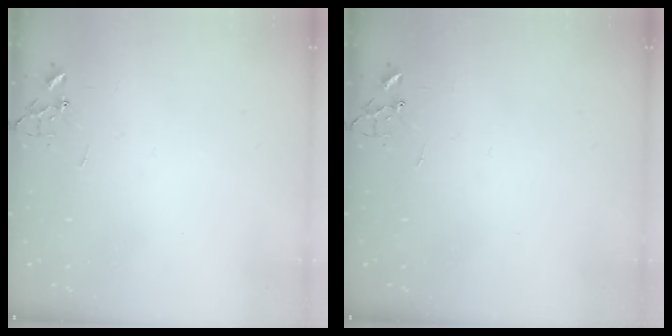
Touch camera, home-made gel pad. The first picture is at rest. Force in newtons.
{"total": 0.0}